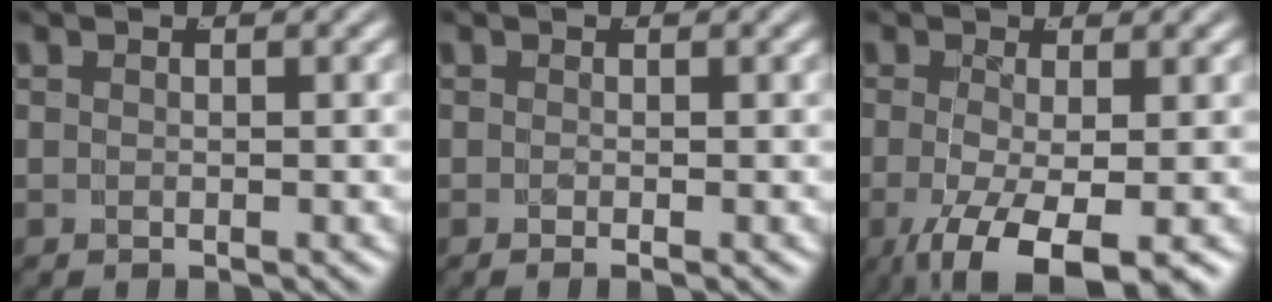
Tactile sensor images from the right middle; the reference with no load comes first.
{"total": 0.6, "force": [-0.5, -0.2, 0.3], "torque": [-0.004, 0.000, -0.009]}
{"total": 8.3, "force": [-4.7, 3.3, 5.9], "torque": [-0.133, -0.052, -0.047]}